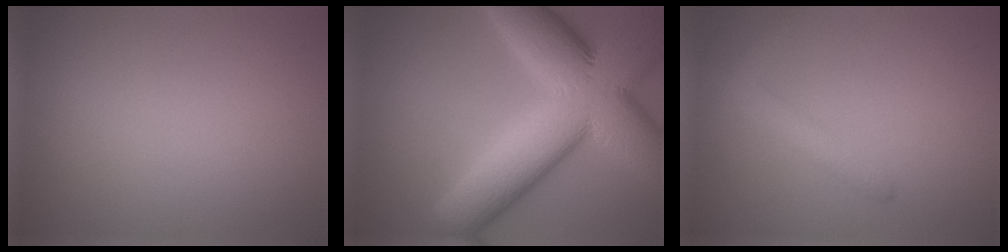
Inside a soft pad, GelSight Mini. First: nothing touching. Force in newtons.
{"total": 15.2, "press": 15.2, "slide": 0.3}
{"total": 2.3, "press": 2.3, "slide": 0.1}